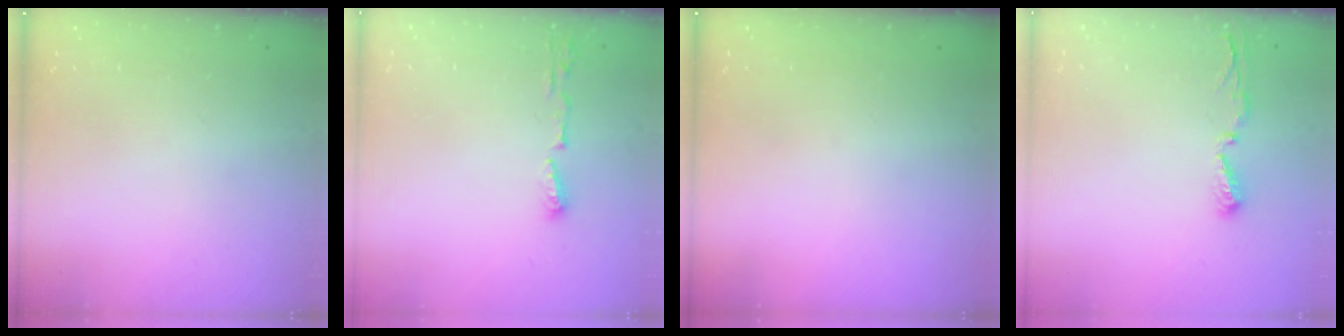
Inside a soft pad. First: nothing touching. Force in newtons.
{"total": 6.0, "press": 5.8, "slide": 1.2}
{"total": 0.0}
{"total": 4.0, "press": 4.0, "slide": 0.4}